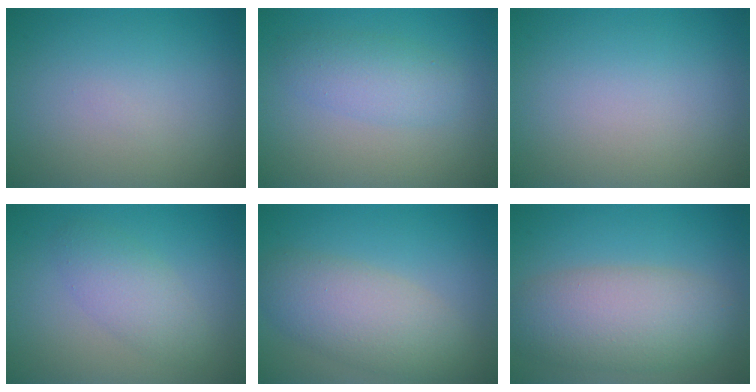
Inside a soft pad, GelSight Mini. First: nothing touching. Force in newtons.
{"total": 3.0, "press": 3.0, "slide": 0.1}
{"total": 0.0}
{"total": 2.8, "press": 2.8, "slide": 0.2}
{"total": 5.4, "press": 5.4, "slide": 0.2}
{"total": 6.9, "press": 6.9, "slide": 0.4}